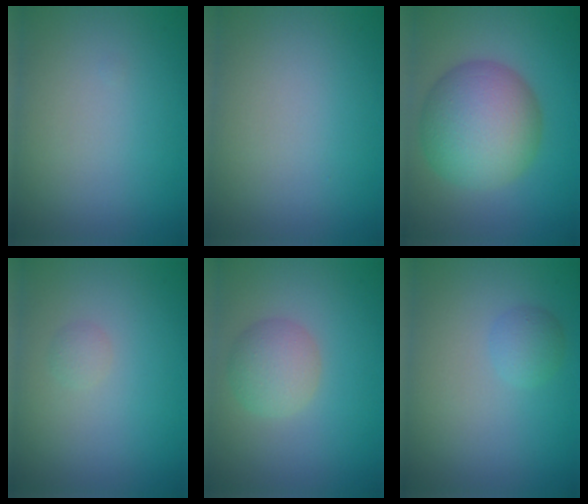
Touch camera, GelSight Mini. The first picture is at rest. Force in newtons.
{"total": 0.0}
{"total": 8.9, "press": 8.9, "slide": 0.3}
{"total": 0.7, "press": 0.7, "slide": 0.0}
{"total": 2.9, "press": 2.9, "slide": 0.0}
{"total": 1.5, "press": 1.5, "slide": 0.1}